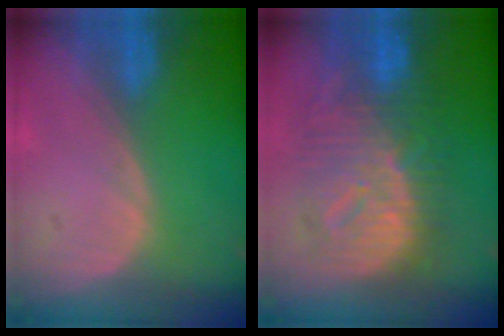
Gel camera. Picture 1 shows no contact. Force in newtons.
{"total": 12.1, "press": 12.0, "slide": 1.2}